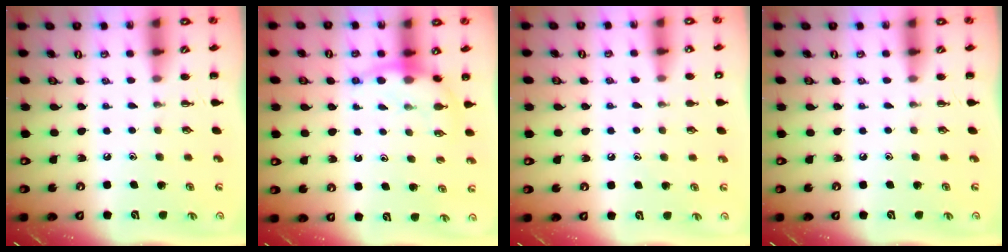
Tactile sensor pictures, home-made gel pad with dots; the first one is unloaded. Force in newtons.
{"total": 8.2, "press": 8.1, "slide": 1.4}
{"total": 6.0, "press": 5.6, "slide": 2.0}
{"total": 0.0}